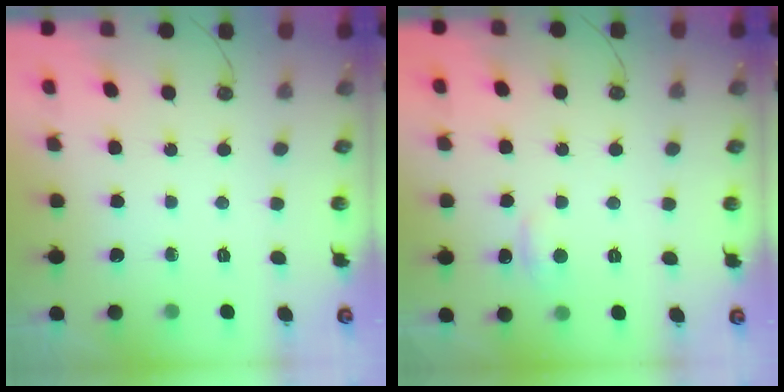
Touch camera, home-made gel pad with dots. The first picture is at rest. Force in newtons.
{"total": 2.5, "press": 2.5, "slide": 0.5}